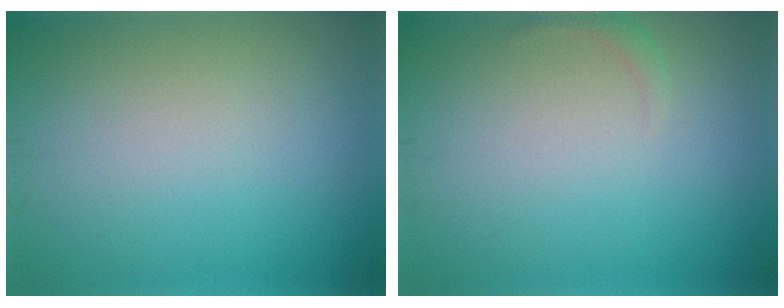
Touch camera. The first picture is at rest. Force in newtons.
{"total": 0.8, "press": 0.8, "slide": 0.1}